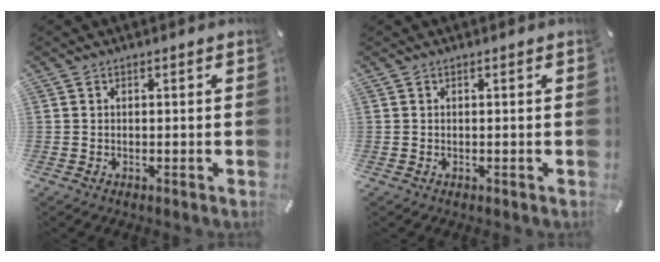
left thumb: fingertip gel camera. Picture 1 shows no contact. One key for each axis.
{"total": 0.0}